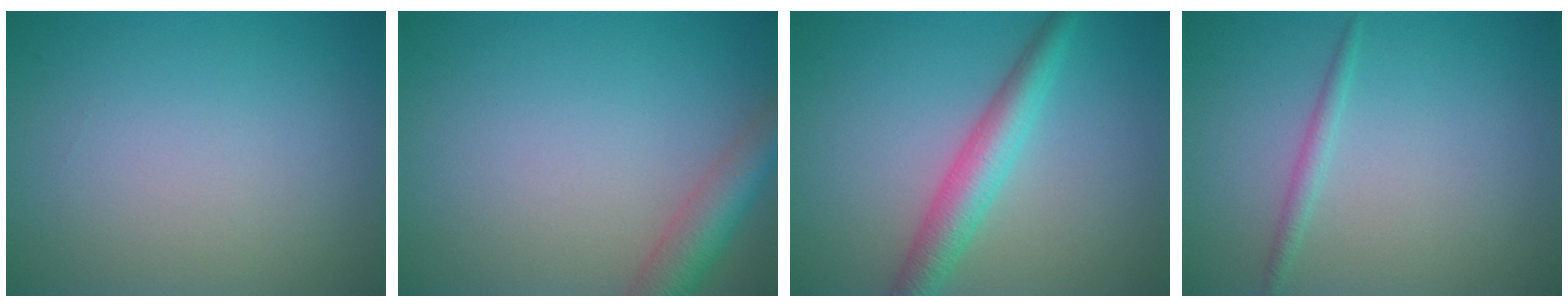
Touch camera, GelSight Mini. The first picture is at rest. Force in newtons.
{"total": 3.9, "press": 3.9, "slide": 0.3}
{"total": 4.2, "press": 4.2, "slide": 0.1}
{"total": 1.2, "press": 1.2, "slide": 0.1}